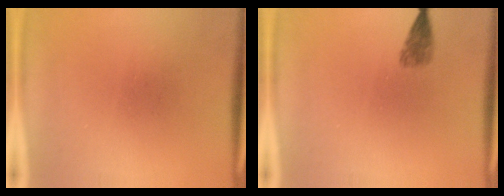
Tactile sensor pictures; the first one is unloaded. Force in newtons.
{"total": 1.8}